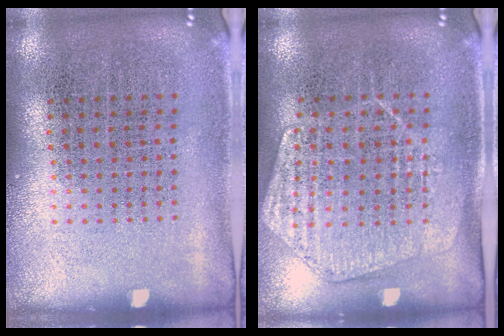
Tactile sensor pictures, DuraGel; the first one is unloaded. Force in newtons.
{"total": 1.4, "press": 1.4, "slide": 0.2}